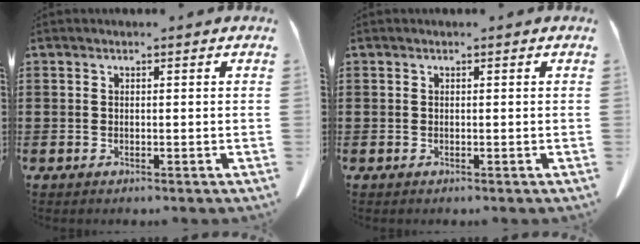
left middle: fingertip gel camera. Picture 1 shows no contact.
{"total": 0.0}